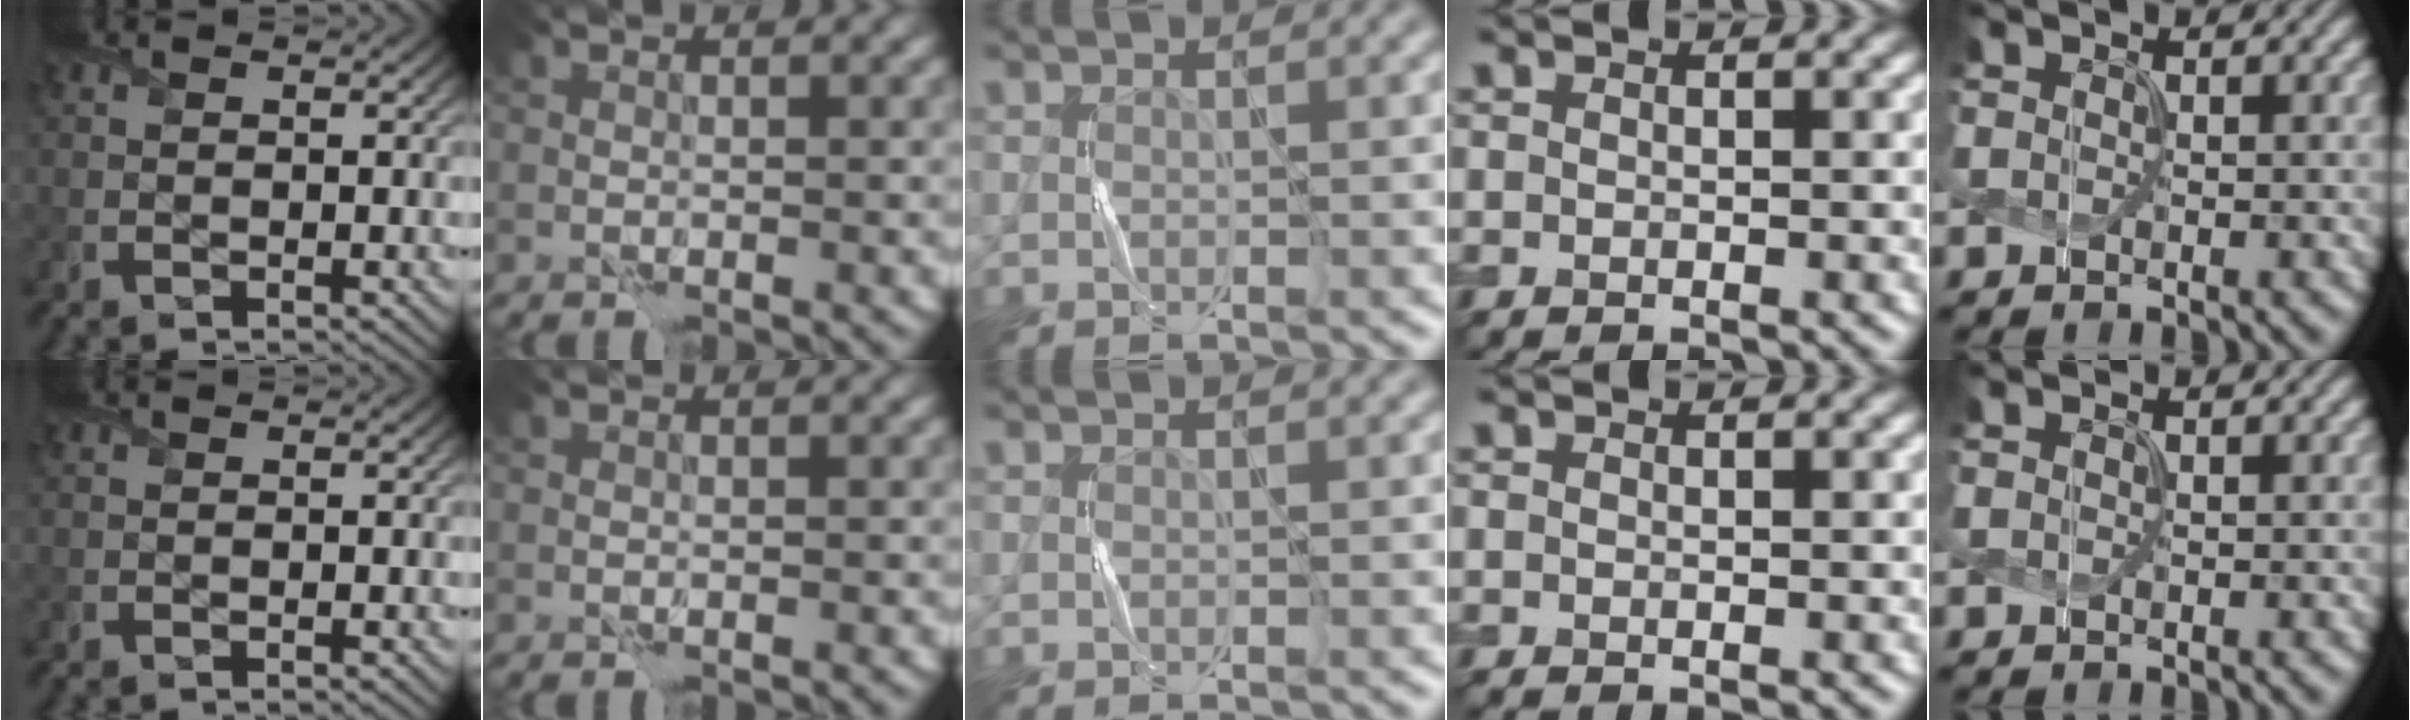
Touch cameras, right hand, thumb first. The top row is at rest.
{}